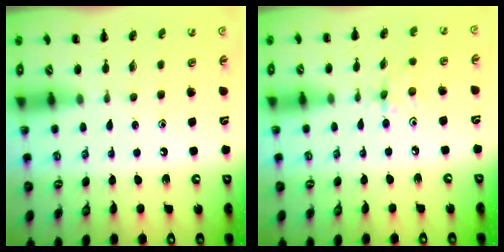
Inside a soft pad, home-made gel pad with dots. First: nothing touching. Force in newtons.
{"total": 2.4, "press": 2.3, "slide": 0.8}